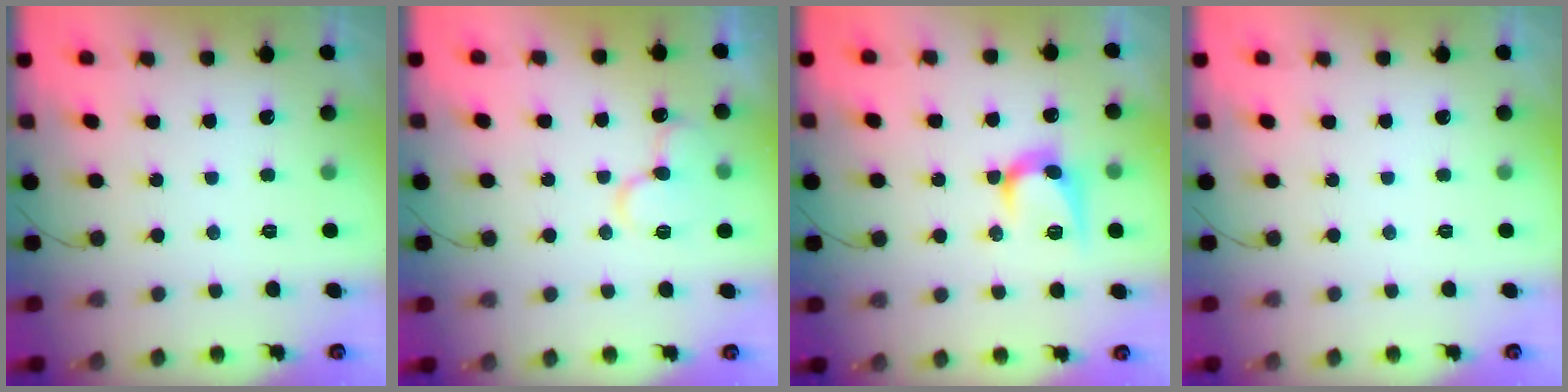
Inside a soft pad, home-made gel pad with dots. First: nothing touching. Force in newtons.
{"total": 11.8, "press": 11.7, "slide": 1.4}
{"total": 10.3, "press": 10.2, "slide": 0.7}
{"total": 0.0}